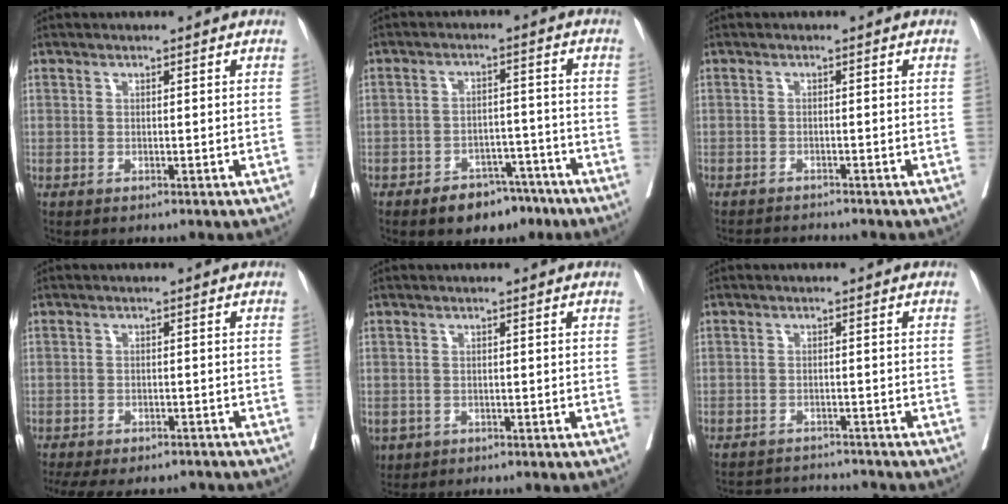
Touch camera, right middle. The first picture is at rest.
{"total": 7.1, "force": [-5.1, 3.9, 3.0], "torque": [-0.031, 0.013, -0.071]}
{"total": 3.8, "force": [-3.7, -0.3, 0.8], "torque": [-0.008, -0.011, -0.057]}
{"total": 12.4, "force": [-10.7, 4.3, 4.6], "torque": [-0.091, -0.004, -0.137]}
{"total": 2.9, "force": [-1.5, 2.4, 0.7], "torque": [-0.012, -0.001, -0.023]}
{"total": 6.2, "force": [-6.2, 0.2, 0.1], "torque": [0.000, 0.001, -0.091]}